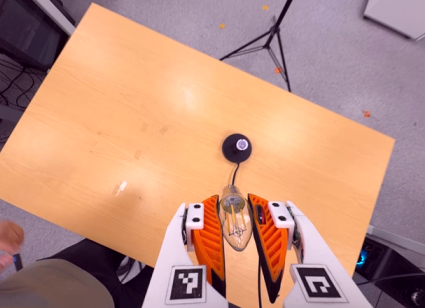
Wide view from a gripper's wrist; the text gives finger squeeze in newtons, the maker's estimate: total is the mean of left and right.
{"total": 20.6, "left": 23.2, "right": 17.9}